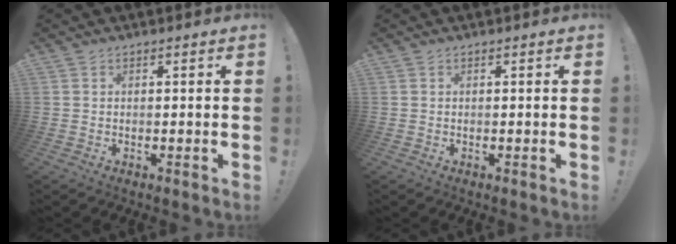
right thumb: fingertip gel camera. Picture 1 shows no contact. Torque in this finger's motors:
{"motor_torque": [0.00, 0.00, 0.00, 0.00, 0.00]}